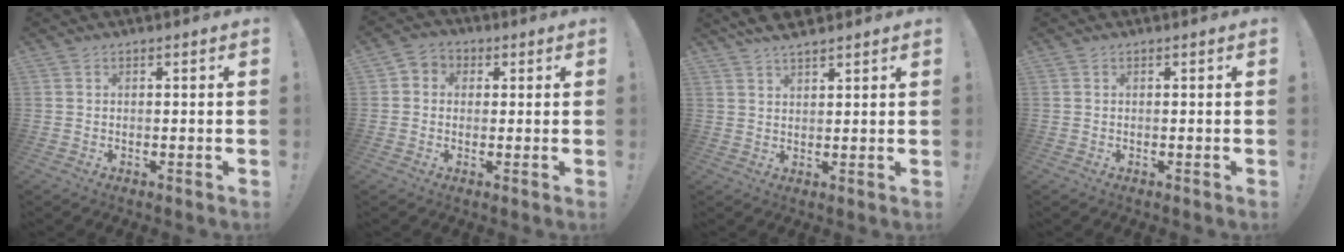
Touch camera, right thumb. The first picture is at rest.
{"total": 4.2, "force": [-0.4, 3.9, 1.5], "torque": [-0.028, 0.012, -0.004]}
{"total": 4.7, "force": [4.2, 1.3, 1.8], "torque": [-0.033, -0.020, 0.079]}
{"total": 0.0}